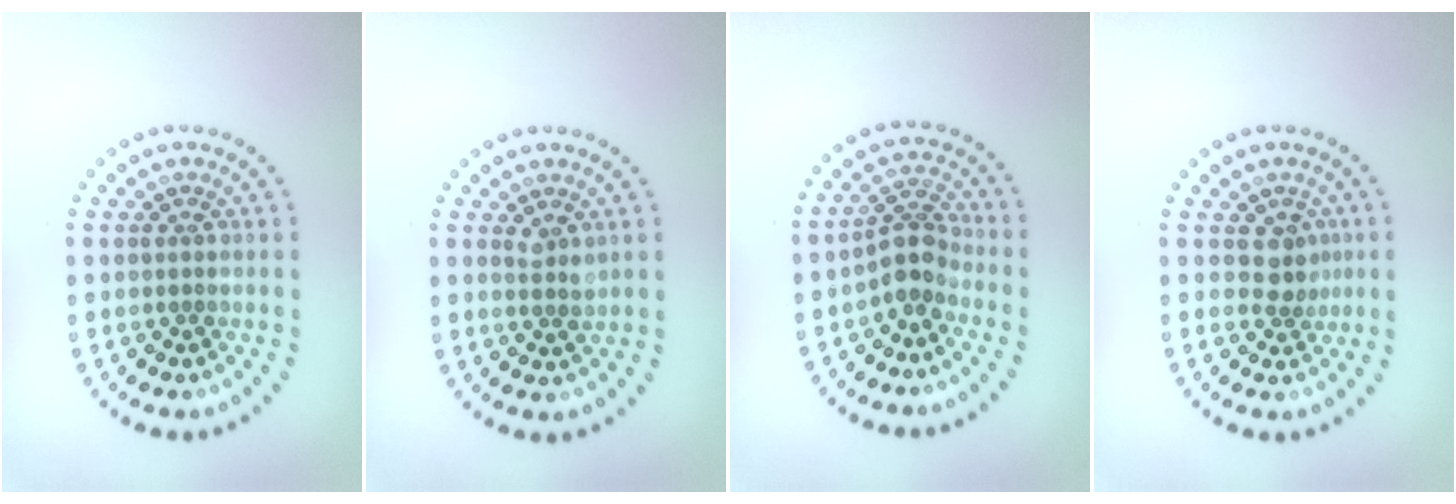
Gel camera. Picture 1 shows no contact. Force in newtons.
{"total": 1.2, "press": 1.1, "slide": 0.5}
{"total": 2.8, "press": 2.1, "slide": 1.8}
{"total": 2.1, "press": 1.6, "slide": 1.4}